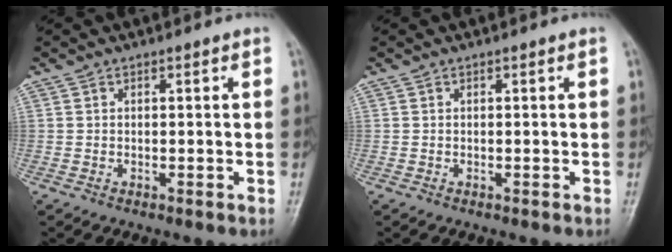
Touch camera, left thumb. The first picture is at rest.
{"total": 0.0}